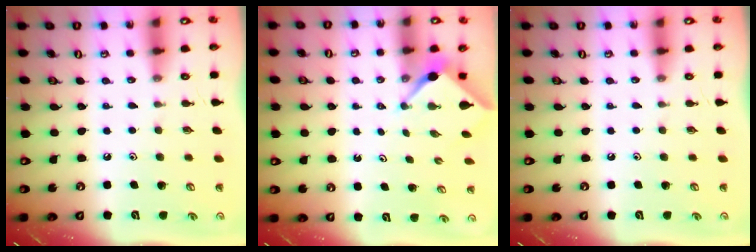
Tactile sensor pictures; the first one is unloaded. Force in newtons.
{"total": 2.4, "press": 2.4, "slide": 0.2}
{"total": 0.0}